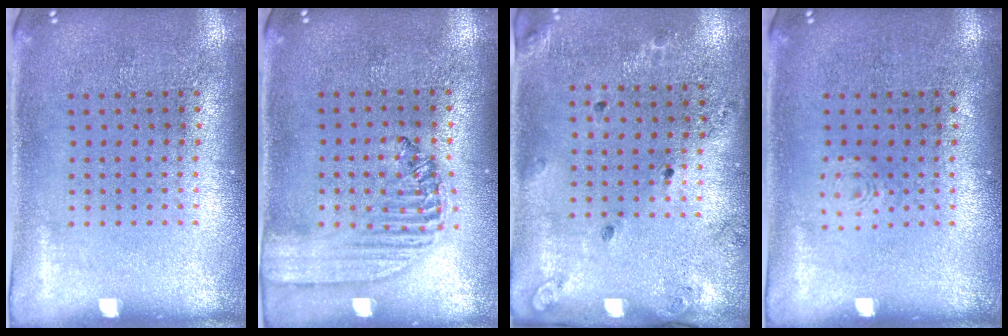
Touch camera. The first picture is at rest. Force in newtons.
{"total": 1.5, "press": 1.4, "slide": 0.6}
{"total": 1.4, "press": 1.3, "slide": 0.7}
{"total": 0.8, "press": 0.8, "slide": 0.2}